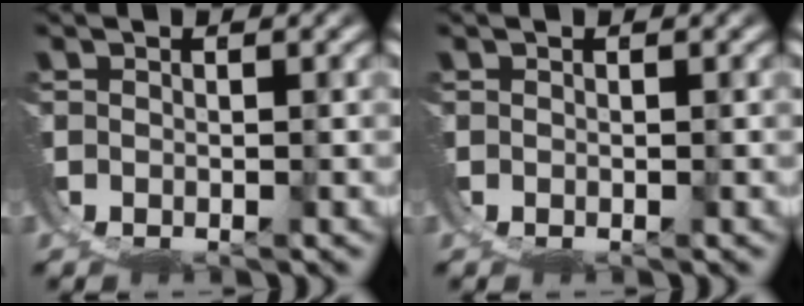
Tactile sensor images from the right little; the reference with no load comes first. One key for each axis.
{"total": 0.0}